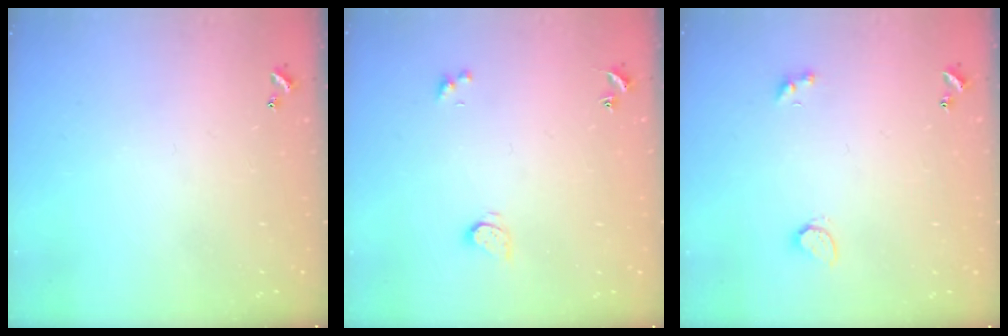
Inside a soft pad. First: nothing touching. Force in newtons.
{"total": 1.5, "press": 1.4, "slide": 0.4}
{"total": 2.4, "press": 2.4, "slide": 0.5}